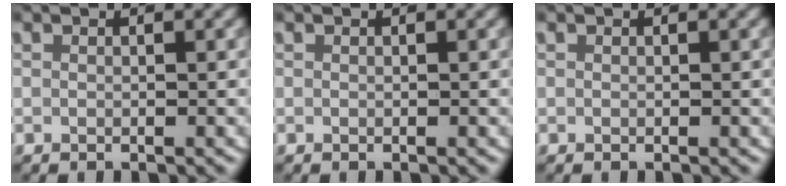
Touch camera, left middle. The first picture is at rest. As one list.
[{"total": 0.0}, {"total": 0.0}]